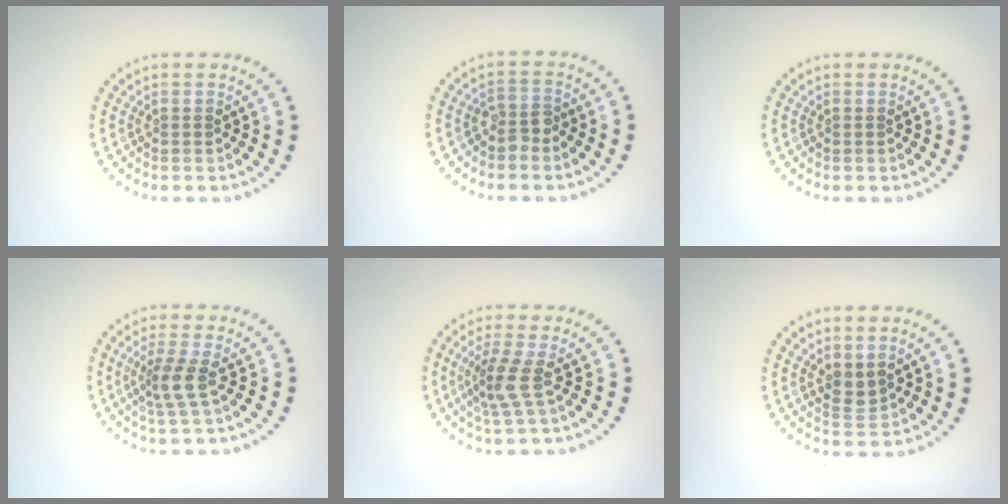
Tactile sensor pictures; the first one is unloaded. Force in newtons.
{"total": 1.7, "press": 1.5, "slide": 0.8}
{"total": 0.0}
{"total": 2.4, "press": 1.8, "slide": 1.6}
{"total": 2.7, "press": 2.1, "slide": 1.7}
{"total": 1.7, "press": 1.5, "slide": 0.8}